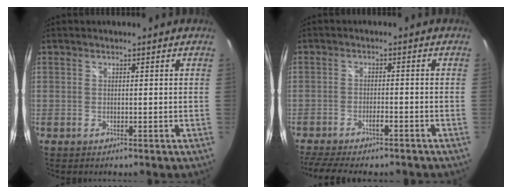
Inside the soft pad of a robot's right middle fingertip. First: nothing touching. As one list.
[{"total": 8.5, "force": [-7.2, 1.4, 4.2], "torque": [-0.099, -0.017, -0.114]}]